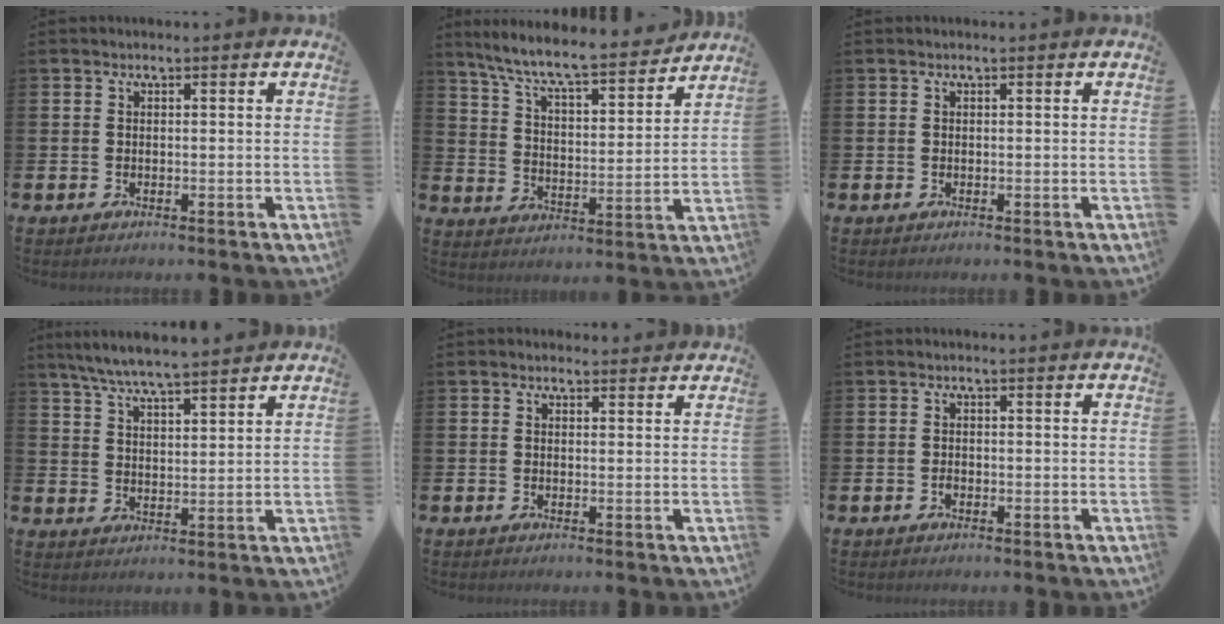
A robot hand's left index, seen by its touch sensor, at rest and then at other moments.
{"total": 8.5, "force": [7.9, 1.0, 3.2], "torque": [-0.091, -0.058, 0.131]}
{"total": 0.0}
{"total": 6.4, "force": [6.1, 0.2, 1.9], "torque": [-0.060, -0.024, 0.111]}
{"total": 1.0, "force": [0.9, 0.5, 0.1], "torque": [0.005, 0.003, 0.014]}
{"total": 0.8, "force": [-0.5, 0.5, 0.5], "torque": [-0.017, 0.004, -0.010]}